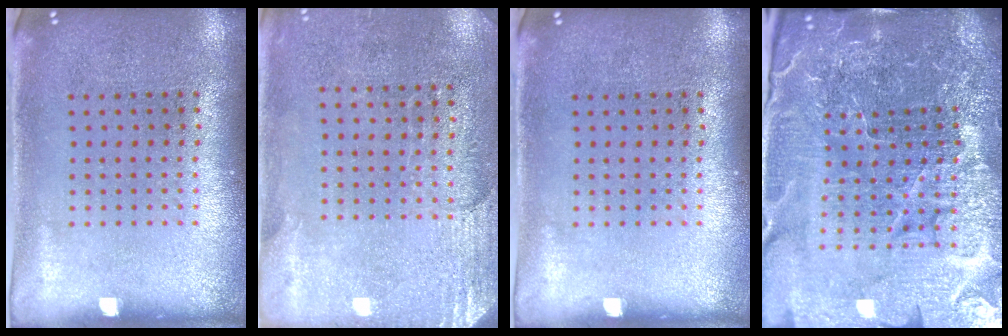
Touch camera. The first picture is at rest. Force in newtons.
{"total": 2.6, "press": 2.3, "slide": 1.2}
{"total": 0.0}
{"total": 6.2, "press": 5.5, "slide": 2.9}